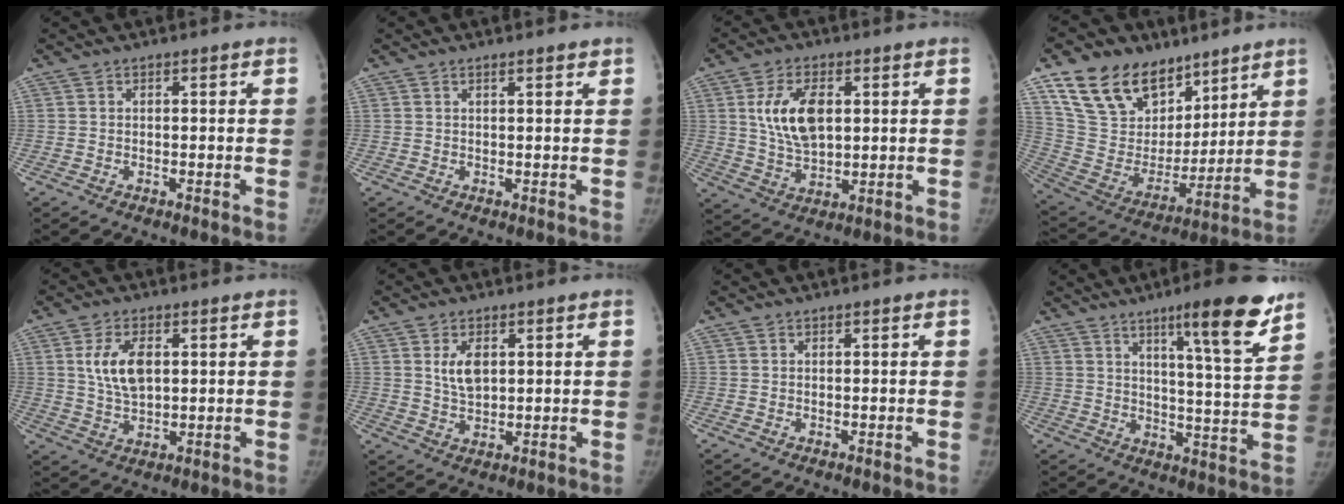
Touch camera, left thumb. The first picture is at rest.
{"total": 1.5, "force": [1.2, 0.1, 0.8], "torque": [-0.007, -0.004, 0.020]}
{"total": 10.7, "force": [2.7, 5.9, 8.5], "torque": [-0.141, -0.013, 0.057]}
{"total": 21.4, "force": [13.9, 13.4, 9.2], "torque": [-0.123, -0.052, 0.264]}
{"total": 7.8, "force": [2.0, 4.2, 6.3], "torque": [-0.110, -0.011, 0.045]}
{"total": 5.1, "force": [1.7, 2.8, 3.8], "torque": [-0.057, -0.015, 0.039]}
{"total": 0.0}
{"total": 14.9, "force": [9.5, 1.5, 11.4], "torque": [-0.146, -0.057, 0.142]}